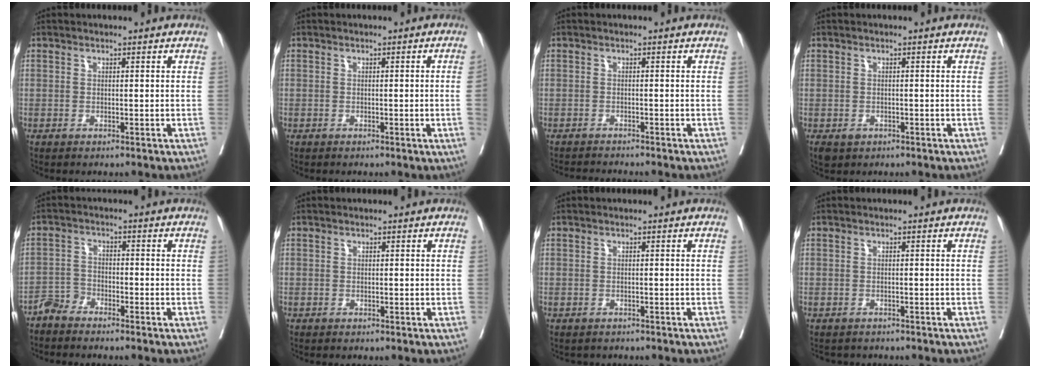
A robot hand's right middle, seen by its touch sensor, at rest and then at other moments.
{"total": 1.9, "force": [-0.2, -0.7, 1.8], "torque": [-0.023, -0.003, -0.001]}
{"total": 3.1, "force": [-3.1, -0.5, 0.5], "torque": [0.001, -0.013, -0.049]}
{"total": 2.8, "force": [-1.6, 2.0, 1.1], "torque": [-0.018, -0.004, -0.020]}
{"total": 2.7, "force": [-2.7, 0.5, 0.0], "torque": [0.003, -0.005, -0.056]}
{"total": 0.0}
{"total": 1.3, "force": [-1.1, 0.6, 0.1], "torque": [-0.010, -0.002, -0.016]}
{"total": 3.0, "force": [-2.7, 1.2, 0.3], "torque": [-0.004, -0.002, -0.038]}